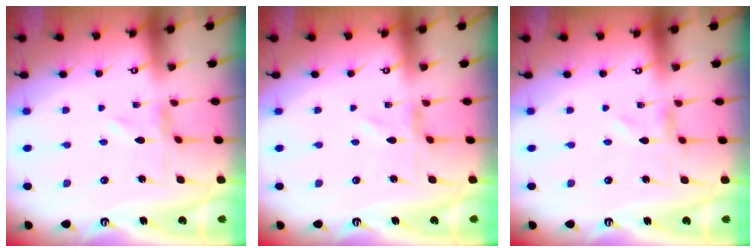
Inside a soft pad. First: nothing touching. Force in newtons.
{"total": 0.6, "press": 0.6, "slide": 0.2}
{"total": 0.0}